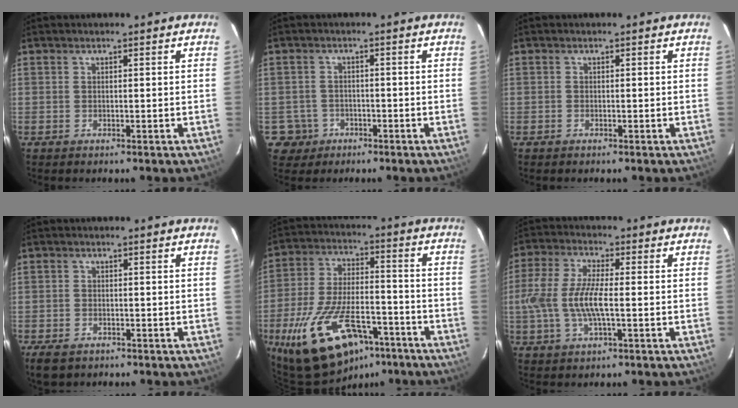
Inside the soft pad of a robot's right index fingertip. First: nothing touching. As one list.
[{"total": 4.7, "force": [-2.0, 4.3, 0.0], "torque": [-0.012, 0.018, -0.031]}, {"total": 0.5, "force": [-0.5, 0.2, 0.0], "torque": [0.000, -0.001, -0.011]}, {"total": 4.8, "force": [-3.1, 3.0, 2.0], "torque": [-0.056, -0.008, -0.052]}, {"total": 21.2, "force": [-13.2, 9.6, 13.5], "torque": [-0.261, -0.015, -0.212]}, {"total": 10.0, "force": [-1.3, 3.0, 9.4], "torque": [-0.201, 0.001, -0.030]}]